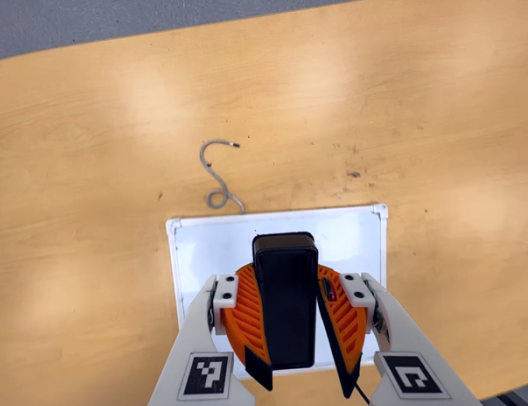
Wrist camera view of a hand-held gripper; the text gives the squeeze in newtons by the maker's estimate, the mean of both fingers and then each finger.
{"total": 10.1, "left": 10.2, "right": 10.1}